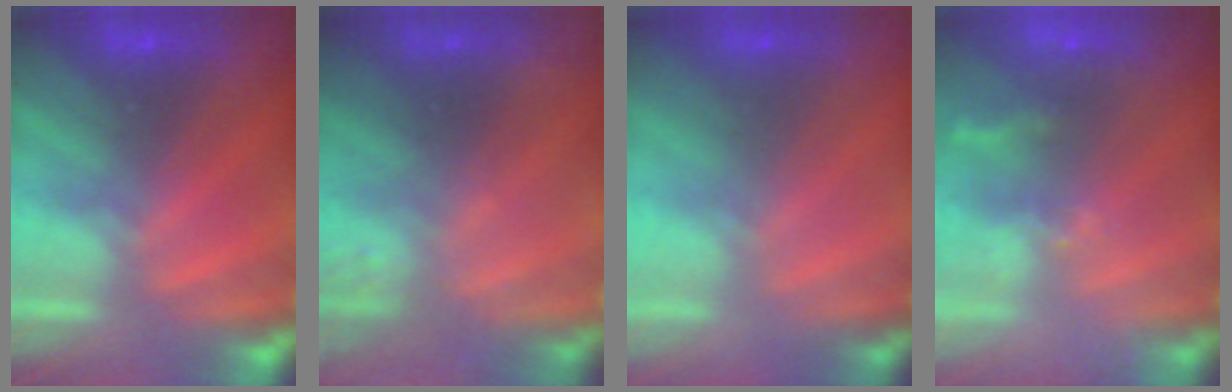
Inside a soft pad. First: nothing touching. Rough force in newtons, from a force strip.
{"total": 2.2}
{"total": 2.9}
{"total": 9.2}